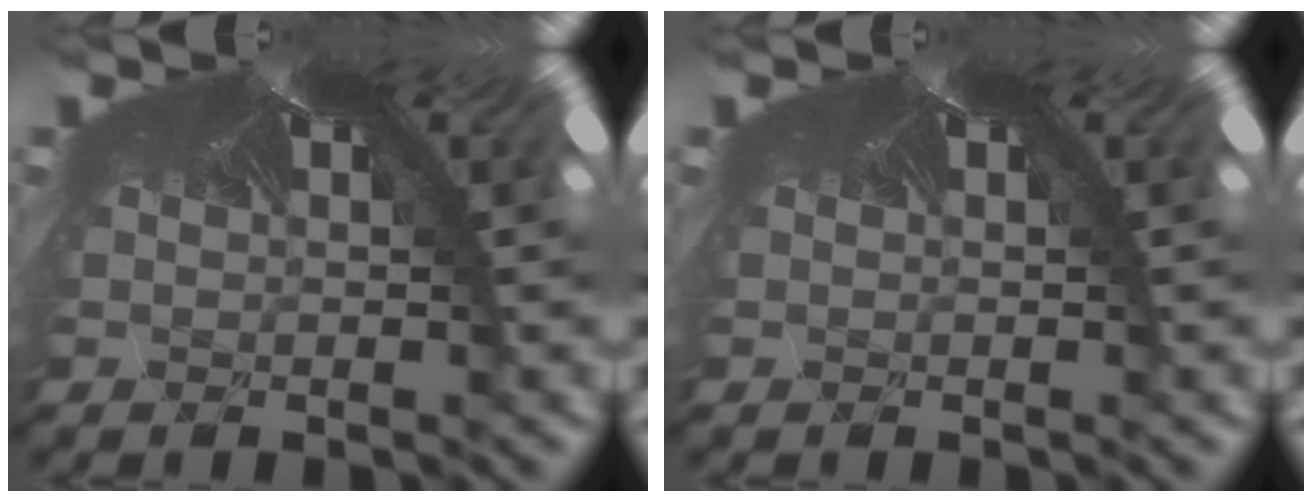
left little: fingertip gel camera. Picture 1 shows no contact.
{"total": 0.0}